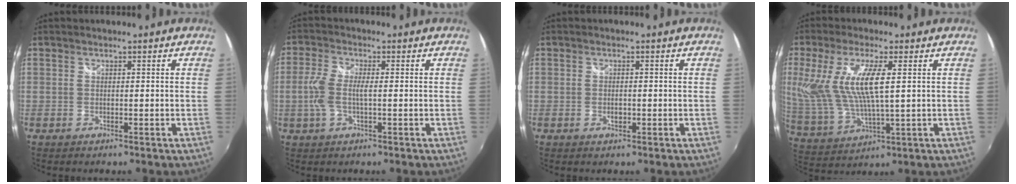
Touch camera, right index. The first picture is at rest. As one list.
[{"total": 5.8, "force": [-0.5, 1.9, 5.5], "torque": [-0.119, 0.002, -0.008]}, {"total": 1.3, "force": [-0.3, 0.8, 1.0], "torque": [-0.018, -0.001, -0.005]}, {"total": 14.5, "force": [3.5, 4.1, 13.4], "torque": [-0.266, -0.007, 0.081]}]